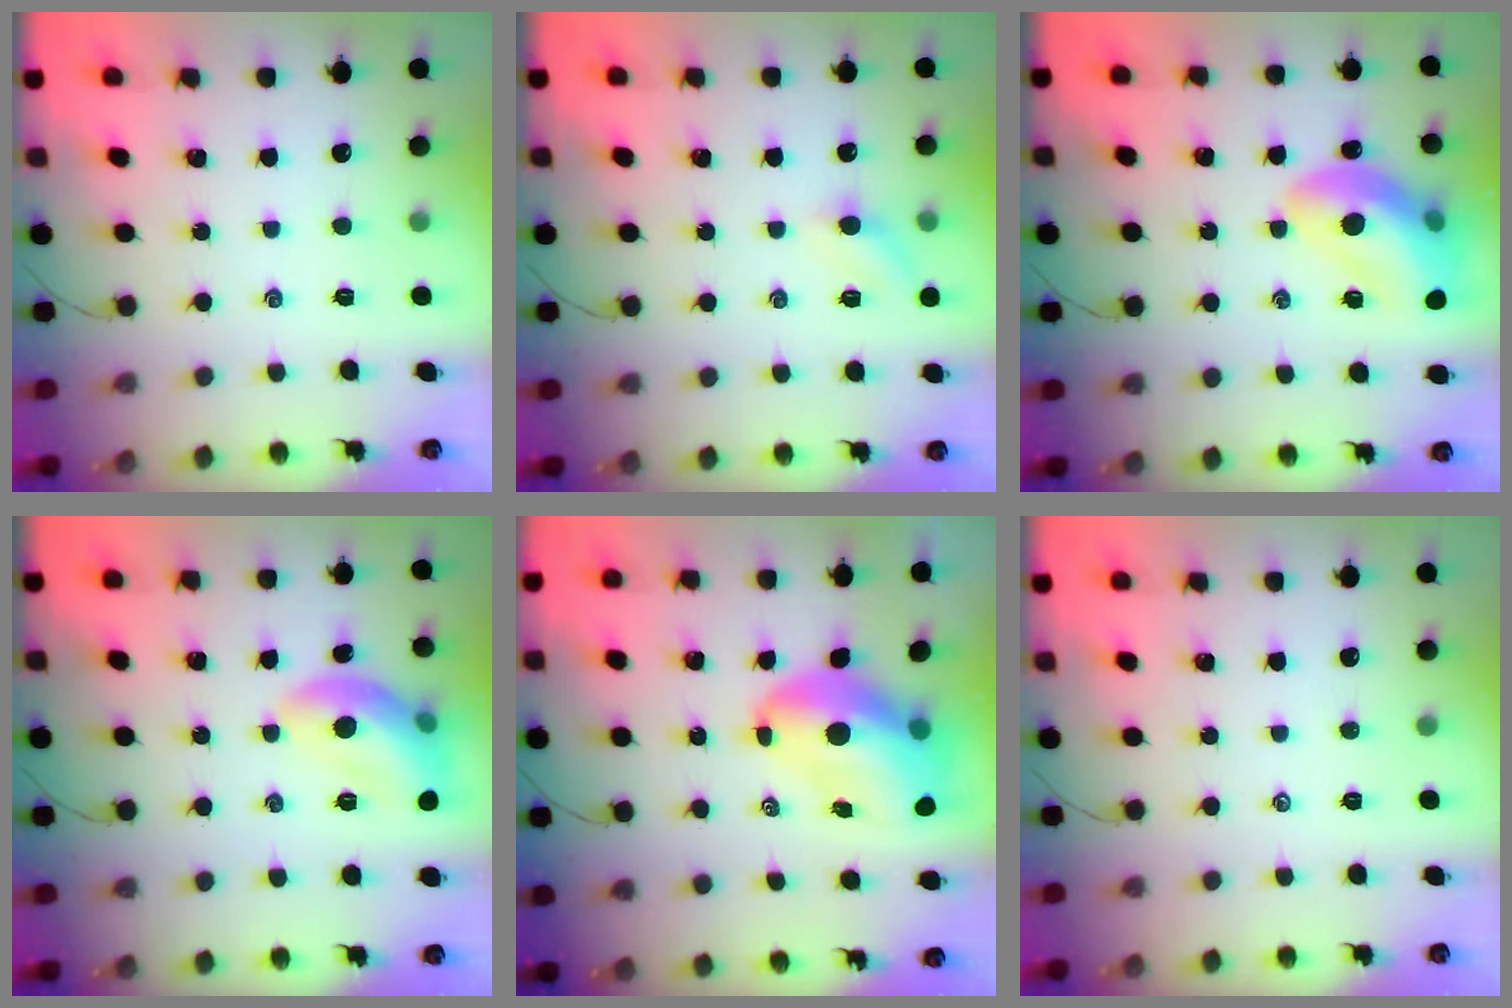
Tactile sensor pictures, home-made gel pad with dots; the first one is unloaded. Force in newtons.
{"total": 5.7, "press": 5.5, "slide": 1.5}
{"total": 16.7, "press": 16.4, "slide": 2.9}
{"total": 11.8, "press": 11.8, "slide": 0.8}
{"total": 13.0, "press": 12.4, "slide": 3.8}
{"total": 0.0}